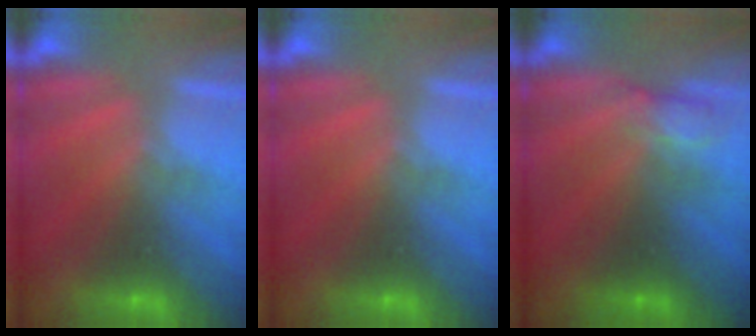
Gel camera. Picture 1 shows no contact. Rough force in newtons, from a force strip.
{"total": 0.0}
{"total": 2.4}